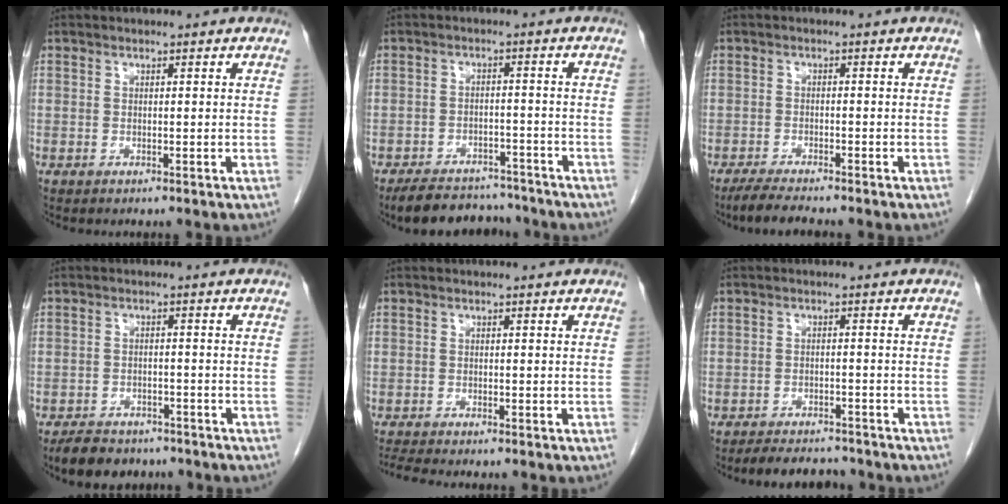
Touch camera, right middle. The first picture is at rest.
{"total": 10.0, "force": [-8.9, 3.5, 2.7], "torque": [-0.036, 0.006, -0.126]}
{"total": 4.4, "force": [-3.8, 0.1, 2.2], "torque": [-0.044, -0.016, -0.068]}
{"total": 6.6, "force": [-5.4, 3.0, 2.2], "torque": [-0.038, -0.003, -0.081]}
{"total": 2.2, "force": [-2.0, -0.8, 0.5], "torque": [-0.020, -0.013, -0.043]}
{"total": 6.3, "force": [-5.8, 1.7, 1.6], "torque": [-0.023, -0.005, -0.084]}